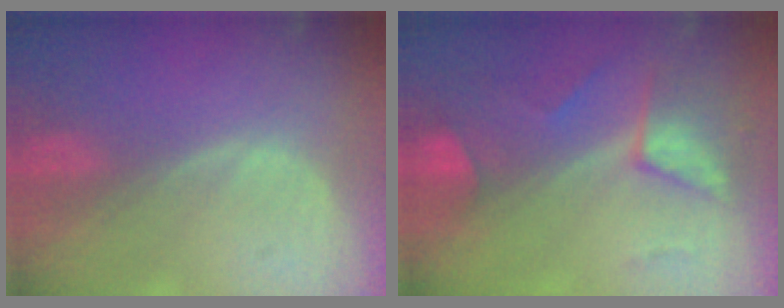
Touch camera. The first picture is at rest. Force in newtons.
{"total": 7.6, "press": 6.7, "slide": 3.5}